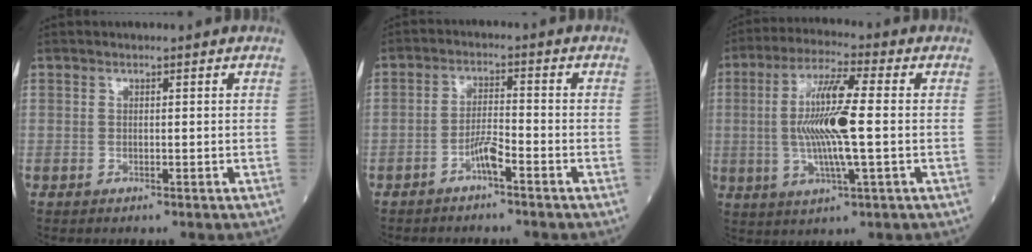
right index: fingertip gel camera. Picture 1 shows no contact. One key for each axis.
{"total": 3.2, "fx": -2.1, "fy": 0.1, "fz": 2.4, "tx": -0.050, "ty": 0.002, "tz": -0.040}
{"total": 11.6, "fx": -0.2, "fy": 0.8, "fz": 11.6, "tx": -0.228, "ty": 0.002, "tz": -0.008}